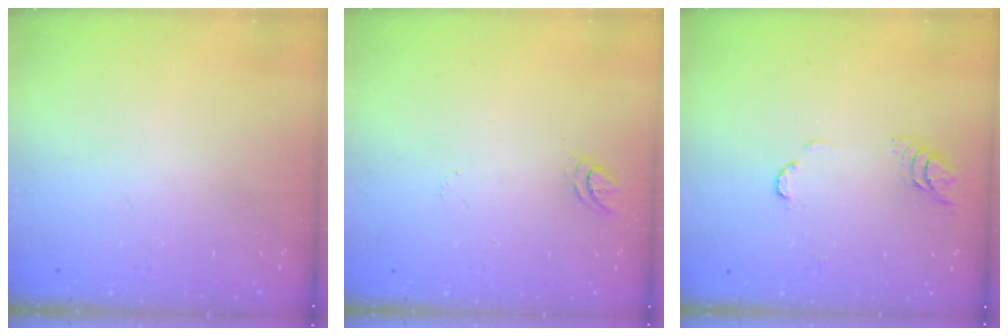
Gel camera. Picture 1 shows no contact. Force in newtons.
{"total": 3.4, "press": 3.4, "slide": 0.3}
{"total": 3.9, "press": 3.9, "slide": 0.3}